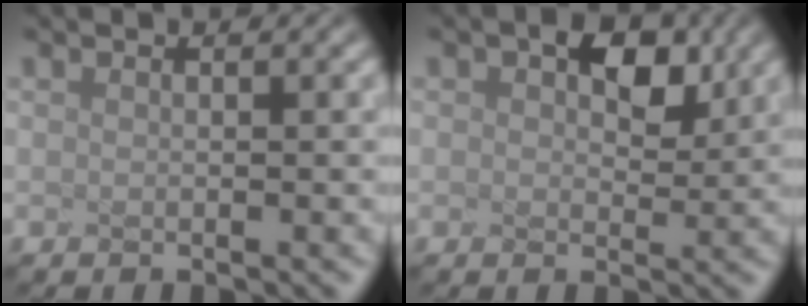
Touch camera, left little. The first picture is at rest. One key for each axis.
{"total": 1.0, "fx": 0.2, "fy": 0.3, "fz": 0.9, "tx": -0.046, "ty": -0.006, "tz": 0.042}